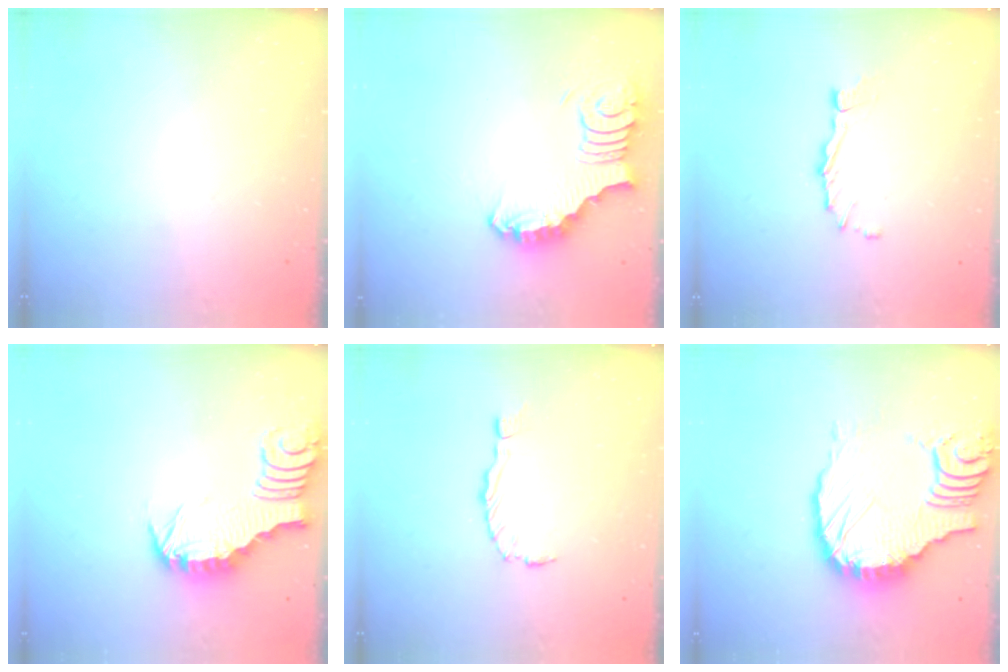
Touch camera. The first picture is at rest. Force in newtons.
{"total": 3.8, "press": 3.8, "slide": 0.6}
{"total": 6.1, "press": 6.1, "slide": 0.1}
{"total": 2.6, "press": 2.6, "slide": 0.2}
{"total": 0.6, "press": 0.6, "slide": 0.2}
{"total": 16.6, "press": 16.5, "slide": 1.8}